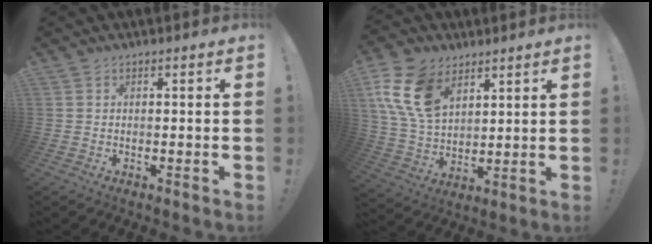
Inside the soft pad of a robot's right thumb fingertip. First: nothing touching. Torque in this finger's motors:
{"motor_torque": [1.10, 1.18, 0.48, 0.52, 0.12]}